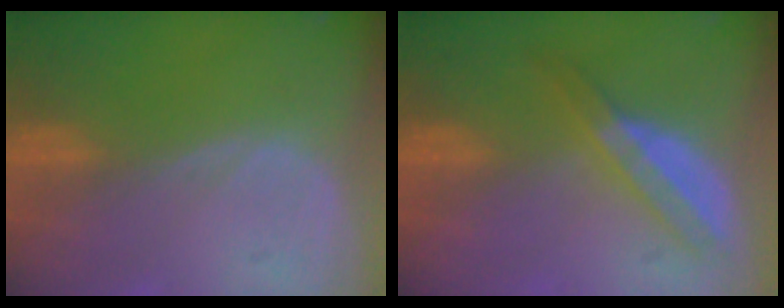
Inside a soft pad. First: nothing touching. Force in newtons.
{"total": 6.2, "press": 5.4, "slide": 3.1}